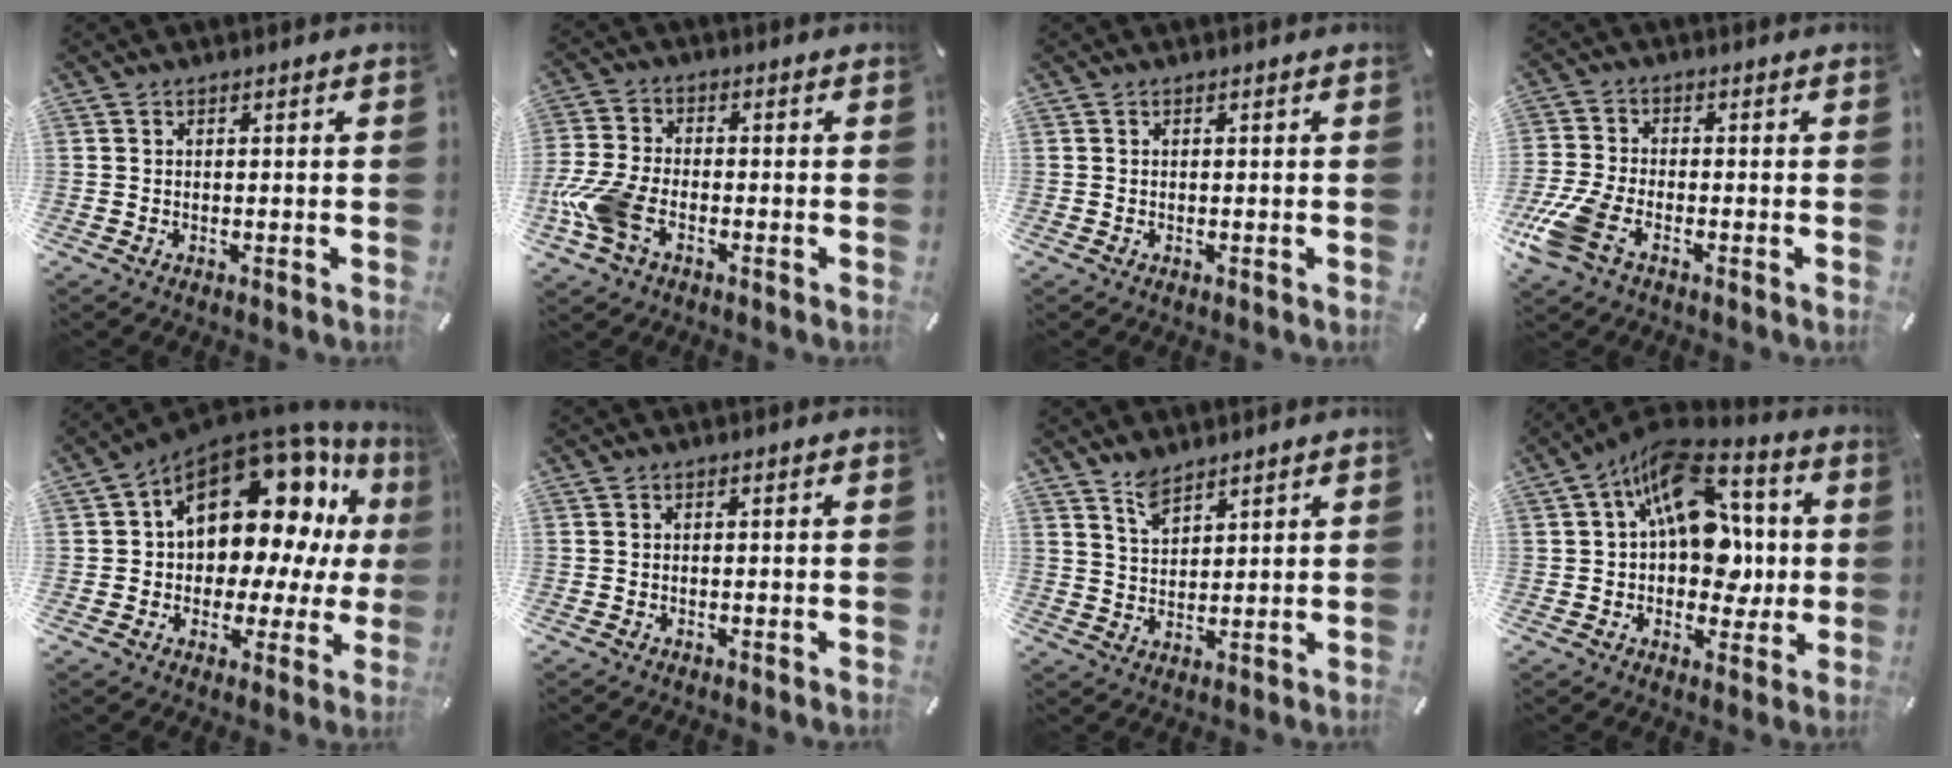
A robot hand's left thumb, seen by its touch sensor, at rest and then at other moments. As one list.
[{"total": 9.7, "force": [-3.6, 6.1, 6.6], "torque": [-0.150, 0.007, -0.066]}, {"total": 0.0}, {"total": 9.4, "force": [-4.3, 5.5, 6.3], "torque": [-0.151, 0.001, -0.080]}, {"total": 19.6, "force": [8.0, 11.7, 13.6], "torque": [-0.205, -0.063, 0.134]}, {"total": 0.0}, {"total": 4.6, "force": [4.0, 1.9, 1.3], "torque": [-0.034, -0.017, 0.077]}, {"total": 18.7, "force": [4.5, 12.2, 13.4], "torque": [-0.228, -0.027, 0.079]}]